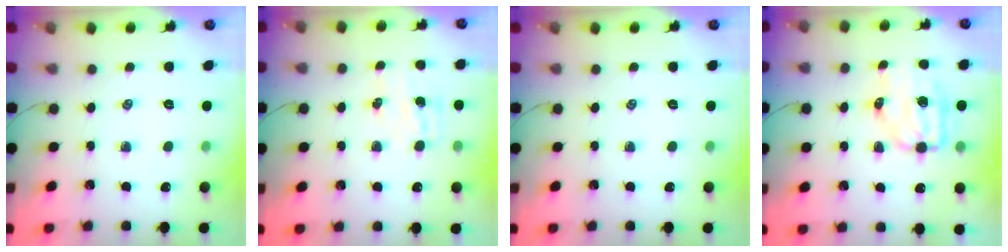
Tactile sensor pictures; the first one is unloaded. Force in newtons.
{"total": 5.1, "press": 5.0, "slide": 0.8}
{"total": 0.0}
{"total": 6.8, "press": 6.7, "slide": 1.1}